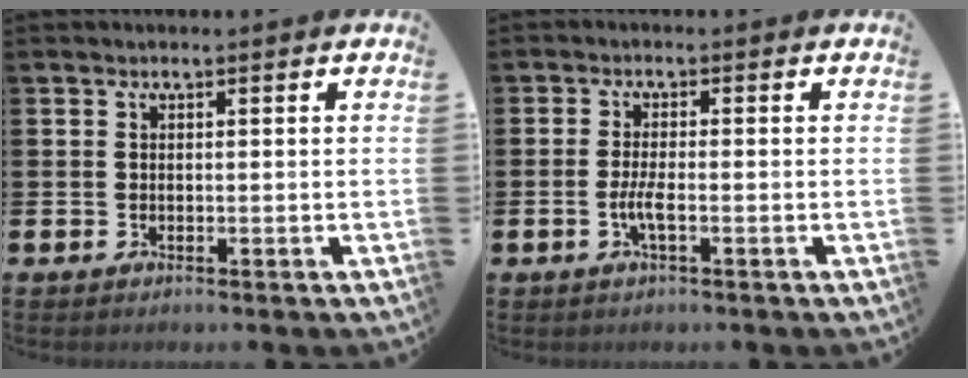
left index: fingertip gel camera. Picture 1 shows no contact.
{"total": 2.4, "force": [-0.8, 0.5, 2.2], "torque": [-0.050, -0.001, -0.016]}